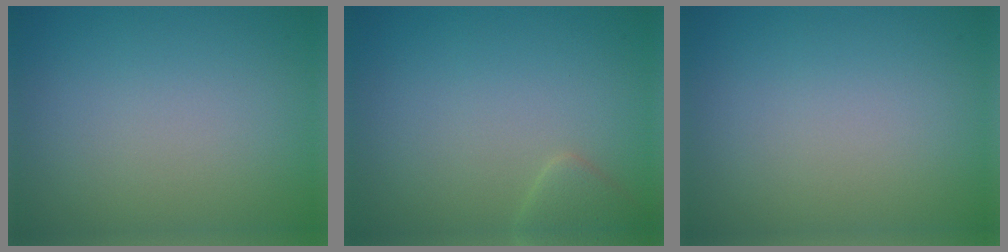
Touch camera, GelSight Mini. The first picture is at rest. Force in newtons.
{"total": 1.5, "press": 1.5, "slide": 0.1}
{"total": 0.0}